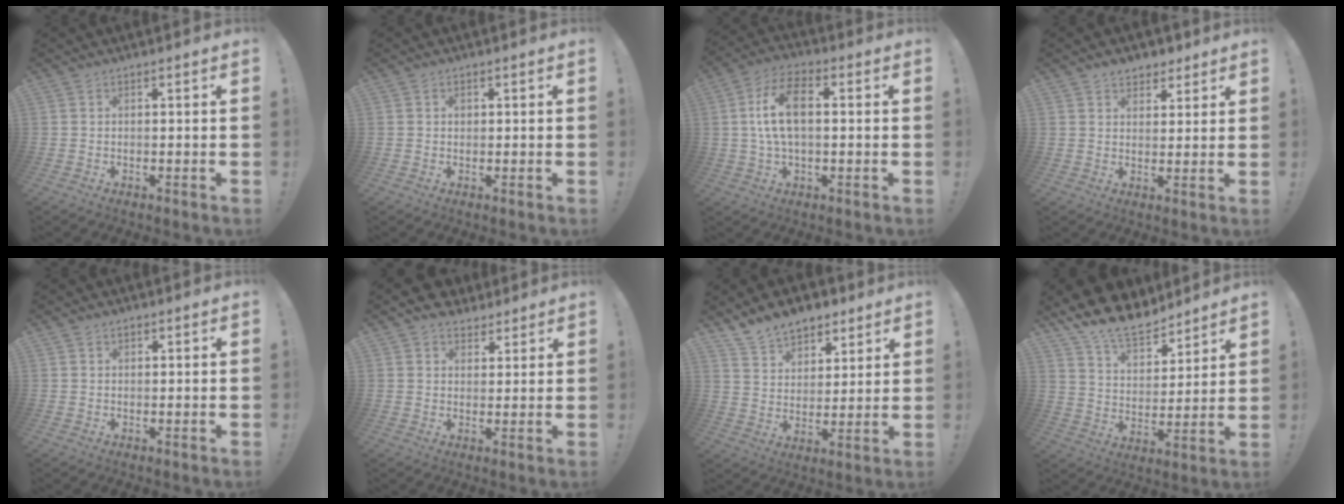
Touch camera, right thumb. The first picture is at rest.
{"total": 0.9, "force": [0.1, 0.8, 0.4], "torque": [-0.009, 0.003, 0.002]}
{"total": 11.4, "force": [1.3, 5.9, 9.7], "torque": [-0.184, 0.010, 0.024]}
{"total": 5.1, "force": [3.6, 3.4, 1.0], "torque": [-0.004, -0.021, 0.066]}
{"total": 1.1, "force": [0.9, 0.6, 0.2], "torque": [0.001, -0.002, 0.016]}
{"total": 5.8, "force": [4.2, 3.8, 1.3], "torque": [-0.015, -0.024, 0.080]}
{"total": 10.9, "force": [8.6, 6.0, 2.9], "torque": [-0.055, -0.059, 0.167]}
{"total": 13.7, "force": [11.5, 5.7, 4.8], "torque": [-0.092, -0.088, 0.213]}